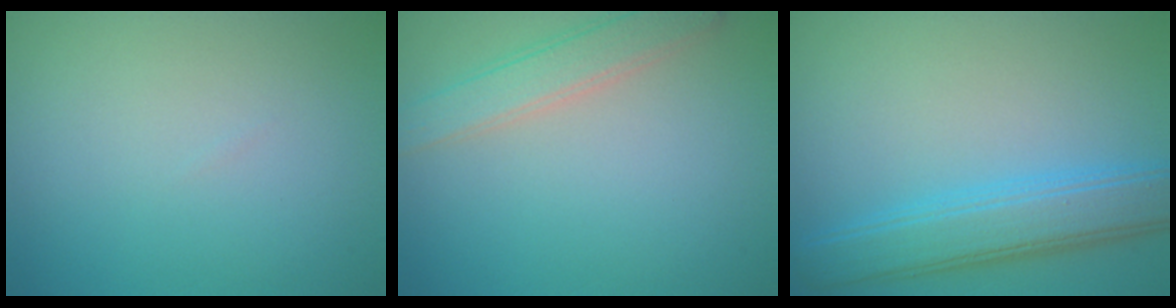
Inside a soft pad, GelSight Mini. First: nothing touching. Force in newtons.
{"total": 2.9, "press": 2.9, "slide": 0.1}
{"total": 5.6, "press": 5.6, "slide": 0.1}